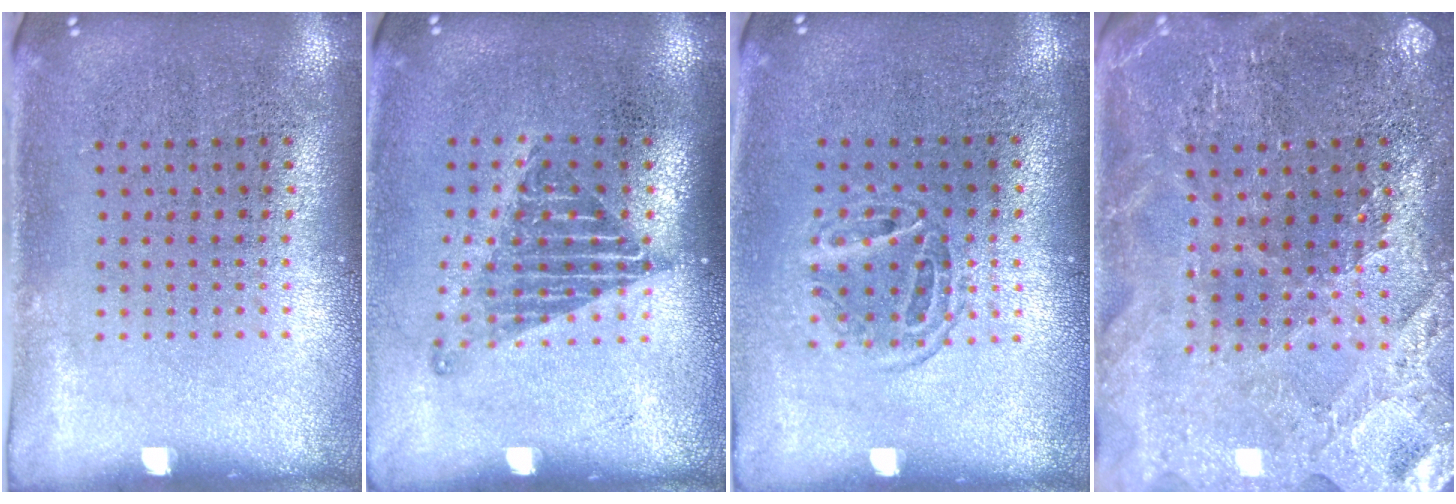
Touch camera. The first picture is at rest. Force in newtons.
{"total": 1.3, "press": 1.1, "slide": 0.7}
{"total": 1.2, "press": 1.0, "slide": 0.5}
{"total": 2.7, "press": 2.6, "slide": 0.4}